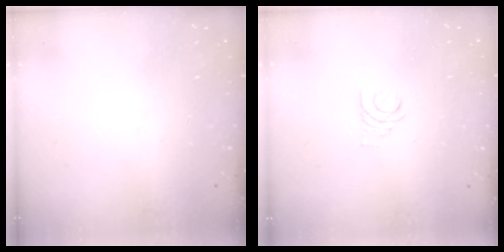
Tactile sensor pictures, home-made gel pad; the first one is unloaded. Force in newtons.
{"total": 1.4, "press": 1.4, "slide": 0.2}